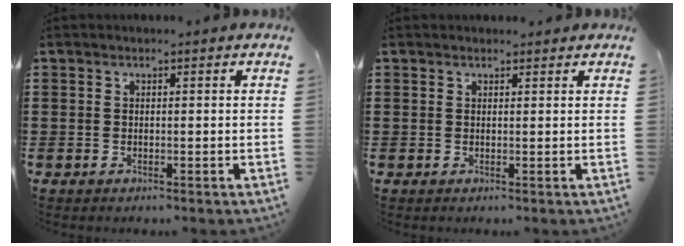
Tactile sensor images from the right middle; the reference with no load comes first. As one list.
[{"total": 0.7, "force": [0.7, 0.3, 0.0], "torque": [0.006, -0.002, 0.011]}]